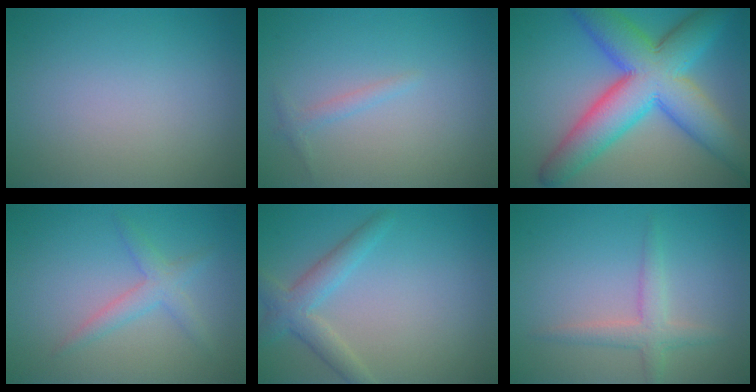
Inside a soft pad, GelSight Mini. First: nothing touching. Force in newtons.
{"total": 0.9, "press": 0.9, "slide": 0.1}
{"total": 11.3, "press": 11.3, "slide": 0.2}
{"total": 2.2, "press": 2.2, "slide": 0.1}
{"total": 3.1, "press": 3.1, "slide": 0.1}
{"total": 2.4, "press": 2.4, "slide": 0.1}